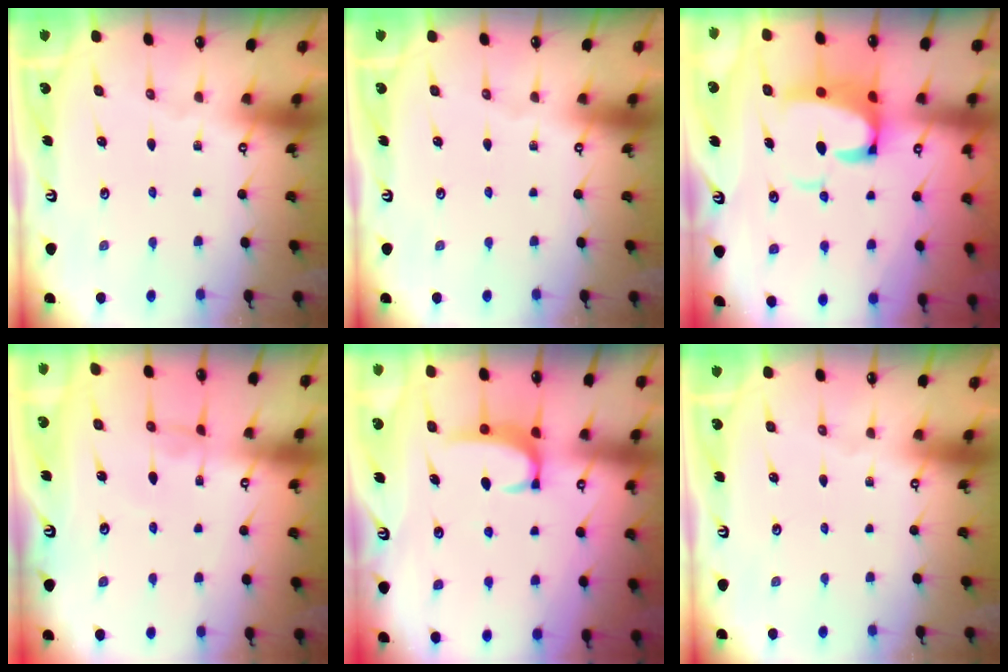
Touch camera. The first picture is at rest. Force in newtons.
{"total": 0.0}
{"total": 7.6, "press": 7.5, "slide": 1.3}
{"total": 0.8, "press": 0.7, "slide": 0.5}
{"total": 2.7, "press": 2.6, "slide": 0.5}
{"total": 0.0}